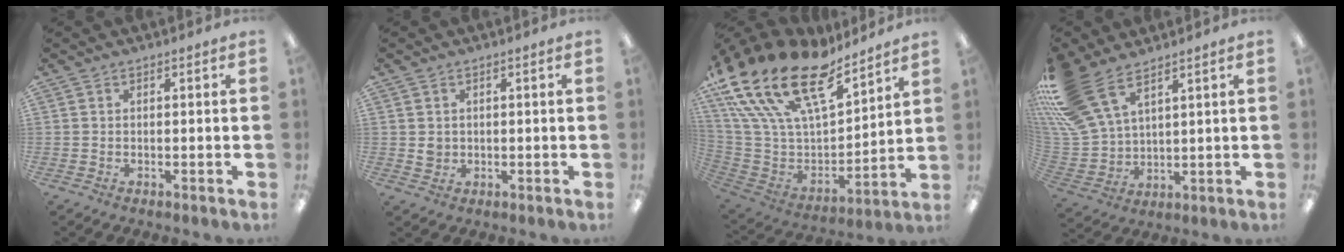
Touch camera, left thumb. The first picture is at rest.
{"total": 2.2, "force": [0.5, 2.1, 0.4], "torque": [-0.012, 0.002, 0.009]}
{"total": 25.1, "force": [18.0, 10.4, 14.1], "torque": [-0.287, -0.120, 0.314]}
{"total": 15.8, "force": [10.5, 7.4, 9.2], "torque": [-0.219, -0.041, 0.201]}